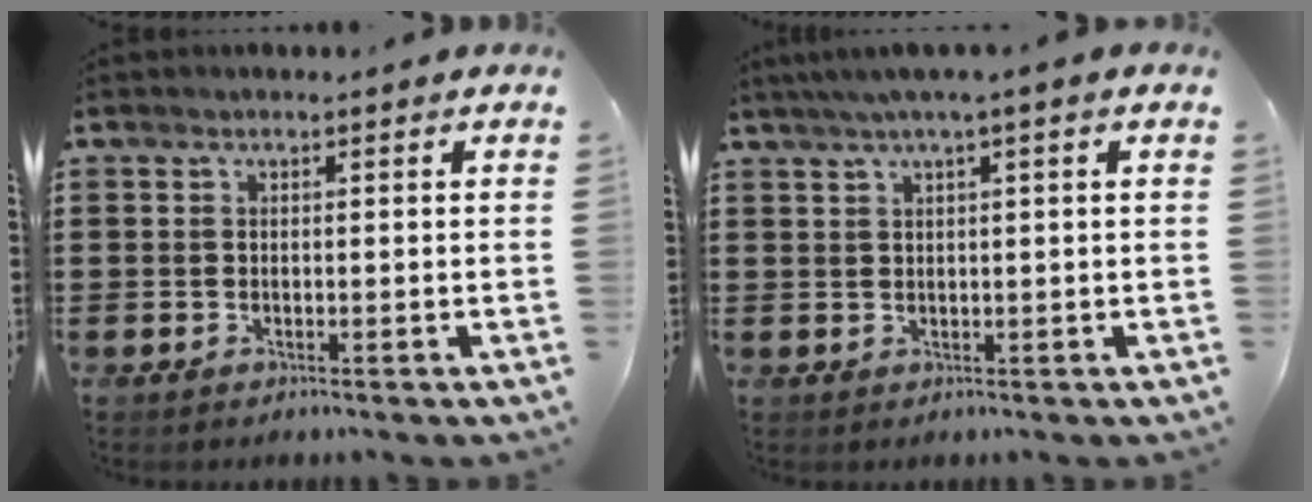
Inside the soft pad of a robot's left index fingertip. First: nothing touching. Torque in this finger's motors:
{"motor_torque": [2.04, -0.10, 0.59, 0.15]}